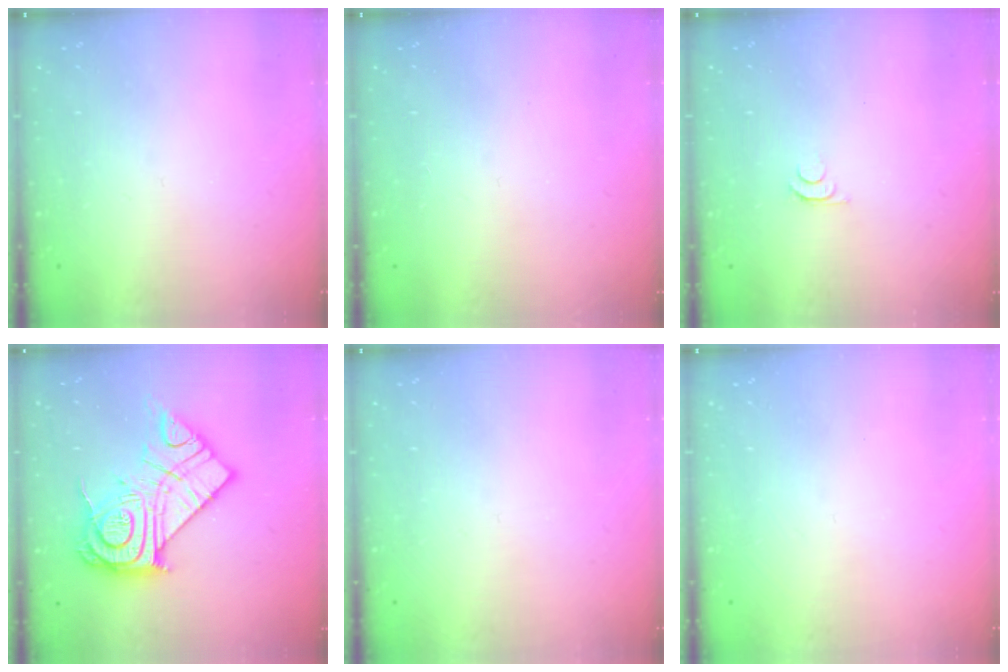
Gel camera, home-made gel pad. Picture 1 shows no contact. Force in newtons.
{"total": 2.8, "press": 2.8, "slide": 0.4}
{"total": 4.4, "press": 4.3, "slide": 0.6}
{"total": 20.7, "press": 20.7, "slide": 1.7}
{"total": 0.0}
{"total": 0.0}